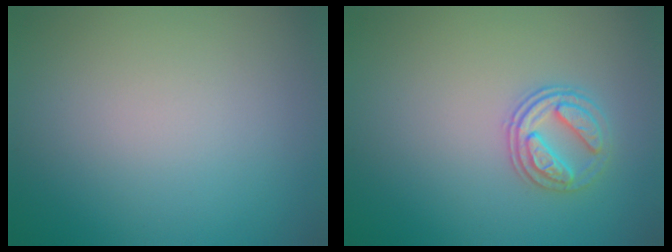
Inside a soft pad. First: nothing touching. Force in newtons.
{"total": 2.6, "press": 2.5, "slide": 0.7}